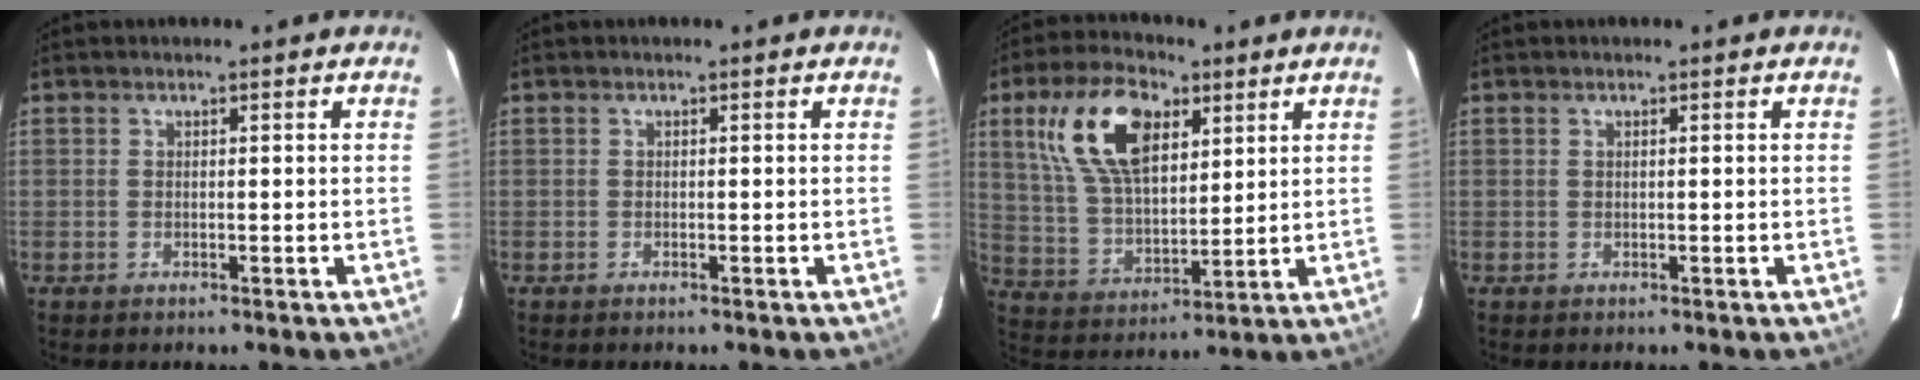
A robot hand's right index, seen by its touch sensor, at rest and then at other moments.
{"total": 0.0}
{"total": 16.4, "force": [7.1, 8.4, 12.1], "torque": [-0.236, 0.025, 0.141]}
{"total": 0.0}